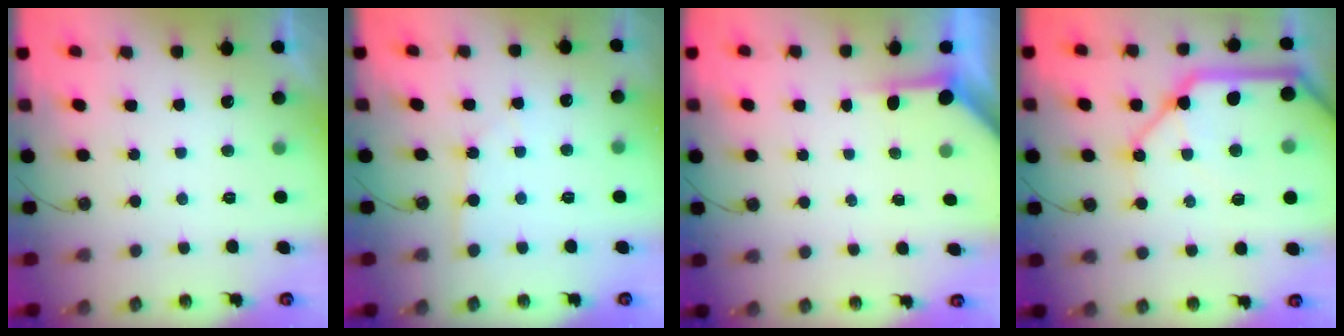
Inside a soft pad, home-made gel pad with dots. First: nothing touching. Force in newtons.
{"total": 2.1, "press": 2.1, "slide": 0.2}
{"total": 3.4, "press": 3.4, "slide": 0.3}
{"total": 25.1, "press": 24.9, "slide": 3.4}